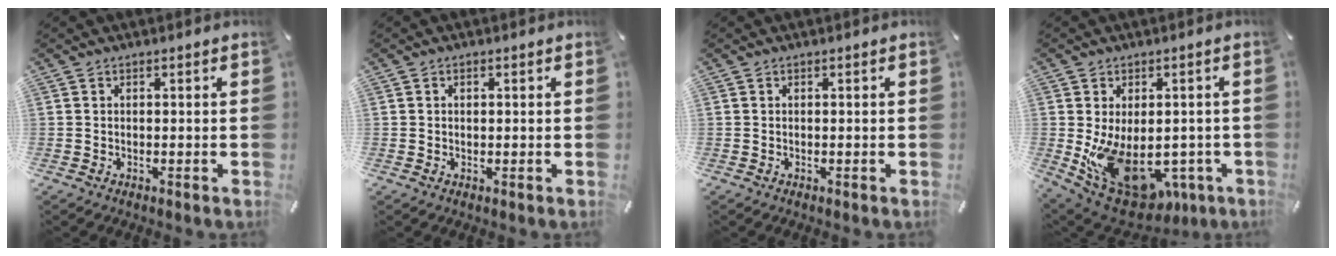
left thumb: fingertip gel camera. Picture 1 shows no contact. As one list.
[{"total": 1.0, "force": [0.1, 0.8, 0.5], "torque": [-0.004, 0.003, -0.001]}, {"total": 0.0}, {"total": 15.1, "force": [-3.0, 10.6, 10.3], "torque": [-0.149, -0.010, -0.030]}]